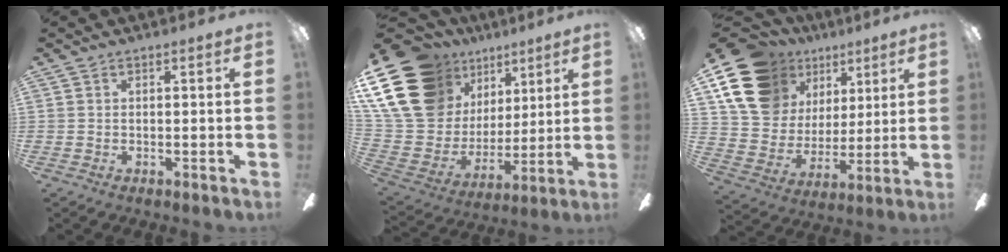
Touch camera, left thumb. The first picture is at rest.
{"total": 22.6, "force": [12.5, 15.2, 11.1], "torque": [-0.247, -0.077, 0.247]}
{"total": 18.3, "force": [10.8, 12.7, 7.6], "torque": [-0.159, -0.047, 0.210]}